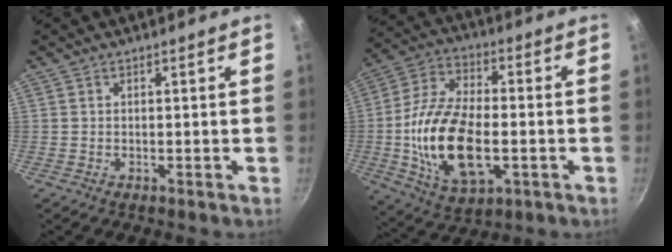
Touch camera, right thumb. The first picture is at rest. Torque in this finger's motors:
{"motor_torque": [-0.36, 1.03, 1.16, 0.46, 0.30]}